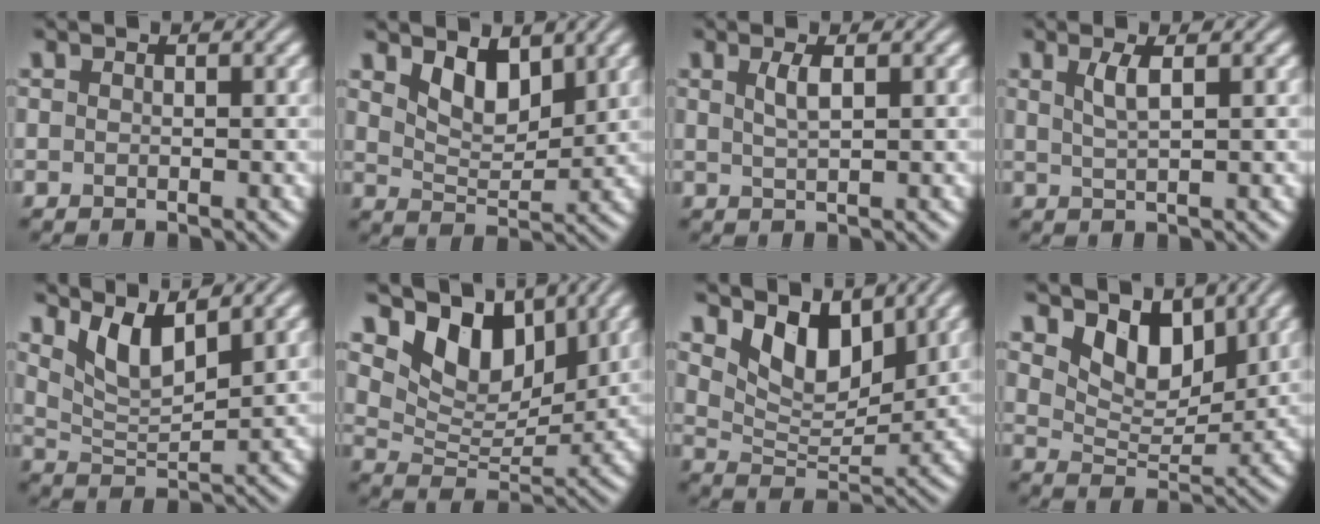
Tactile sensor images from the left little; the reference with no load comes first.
{"total": 3.7, "force": [2.3, 1.8, 2.3], "torque": [-0.050, -0.009, 0.039]}
{"total": 1.7, "force": [0.7, 0.4, 1.5], "torque": [-0.030, 0.002, 0.012]}
{"total": 2.0, "force": [0.8, 0.5, 1.8], "torque": [-0.035, 0.001, 0.014]}
{"total": 4.6, "force": [3.0, 1.4, 3.1], "torque": [-0.072, -0.008, 0.061]}
{"total": 7.6, "force": [4.9, 4.1, 4.2], "torque": [-0.075, -0.007, 0.080]}
{"total": 5.7, "force": [3.5, 2.8, 3.4], "torque": [-0.070, -0.014, 0.058]}
{"total": 5.0, "force": [3.2, 2.6, 2.8], "torque": [-0.056, -0.013, 0.048]}